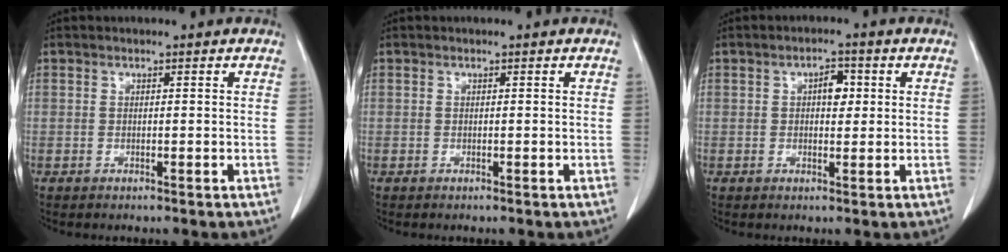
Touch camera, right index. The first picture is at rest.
{"total": 0.0}
{"total": 3.1, "force": [0.7, 1.6, 2.6], "torque": [-0.038, 0.007, 0.008]}